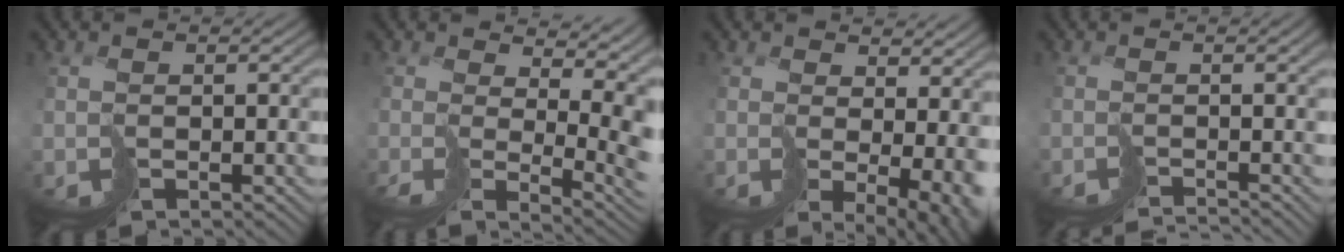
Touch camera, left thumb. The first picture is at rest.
{"total": 10.1, "force": [1.6, 4.8, 8.7], "torque": [-0.142, -0.027, 0.064]}
{"total": 8.9, "force": [0.8, 4.4, 7.7], "torque": [-0.120, -0.035, 0.059]}
{"total": 3.2, "force": [-2.8, -0.7, 1.3], "torque": [-0.007, -0.006, -0.046]}